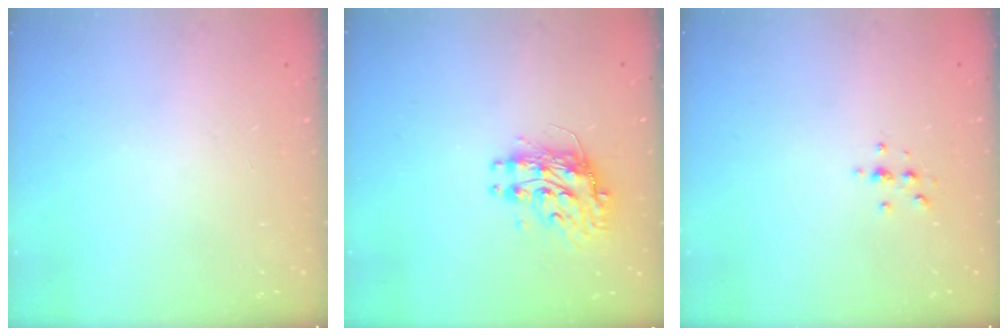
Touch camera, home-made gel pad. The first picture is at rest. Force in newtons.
{"total": 9.6, "press": 9.5, "slide": 0.7}
{"total": 2.8, "press": 2.7, "slide": 0.3}